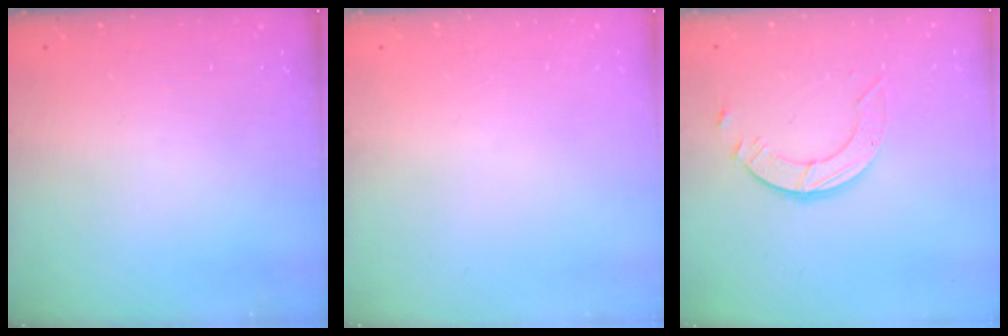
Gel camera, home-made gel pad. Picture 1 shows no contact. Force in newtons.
{"total": 0.0}
{"total": 4.2, "press": 4.2, "slide": 0.2}